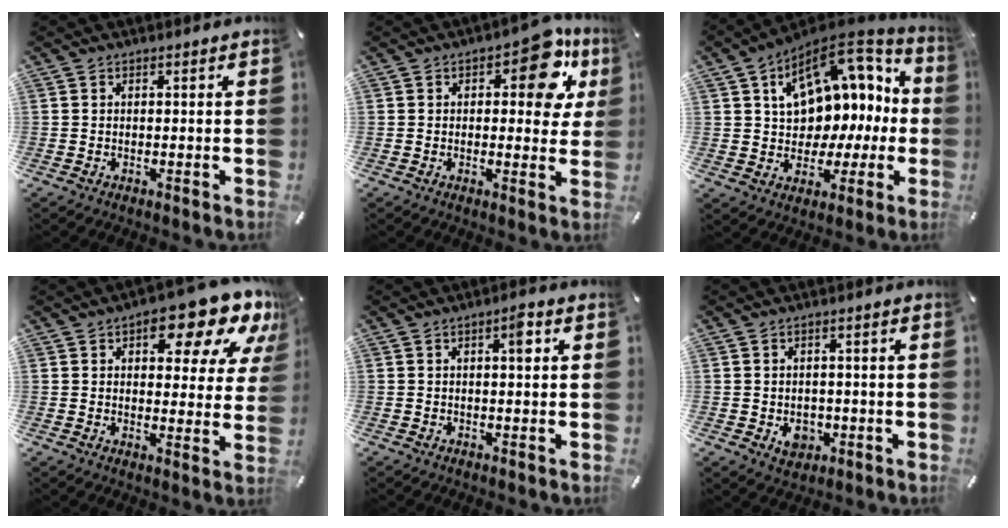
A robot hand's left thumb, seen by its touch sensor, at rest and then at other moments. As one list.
[{"total": 12.6, "force": [5.3, 6.2, 9.6], "torque": [-0.107, -0.019, 0.083]}, {"total": 15.2, "force": [6.1, 10.9, 8.6], "torque": [-0.128, -0.047, 0.112]}, {"total": 16.3, "force": [9.6, 7.1, 11.1], "torque": [-0.130, -0.060, 0.152]}, {"total": 3.3, "force": [0.9, 1.0, 3.0], "torque": [-0.045, 0.004, 0.009]}, {"total": 4.7, "force": [-1.2, 4.0, 2.2], "torque": [-0.010, 0.000, -0.020]}]